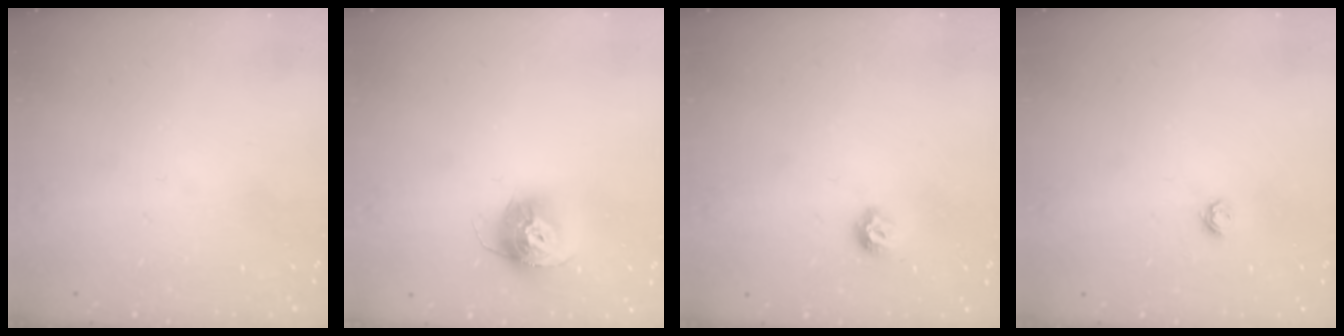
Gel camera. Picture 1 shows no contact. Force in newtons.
{"total": 13.5, "press": 13.4, "slide": 1.2}
{"total": 5.8, "press": 5.7, "slide": 0.9}
{"total": 3.8, "press": 3.8, "slide": 0.5}